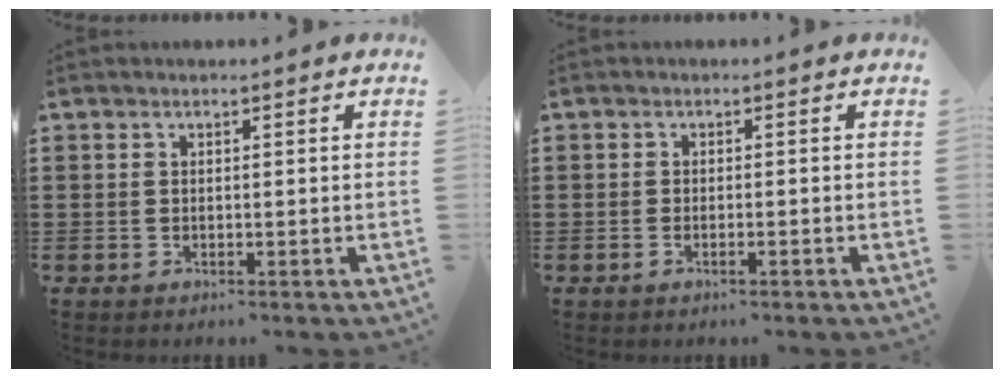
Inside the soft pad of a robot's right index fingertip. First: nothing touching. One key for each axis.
{"total": 0.9, "fx": -0.5, "fy": 0.1, "fz": 0.7, "tx": -0.014, "ty": -0.005, "tz": -0.009}